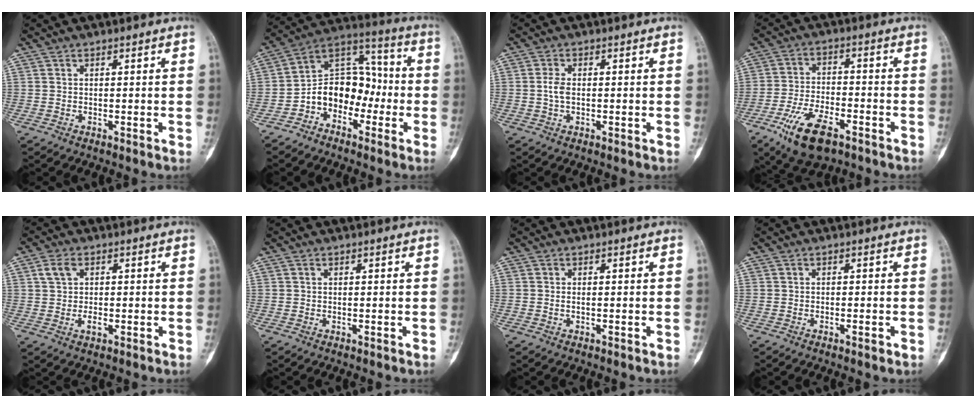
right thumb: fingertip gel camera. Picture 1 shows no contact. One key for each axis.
{"total": 12.6, "fx": -4.1, "fy": 9.4, "fz": 7.3, "tx": -0.082, "ty": 0.071, "tz": -0.082}
{"total": 2.6, "fx": -0.1, "fy": 1.4, "fz": 2.1, "tx": -0.046, "ty": 0.000, "tz": -0.009}
{"total": 12.0, "fx": -6.6, "fy": 5.4, "fz": 8.4, "tx": -0.153, "ty": 0.018, "tz": -0.115}
{"total": 4.4, "fx": 0.7, "fy": 3.0, "fz": 3.1, "tx": -0.057, "ty": 0.001, "tz": 0.011}
{"total": 0.0}
{"total": 0.8, "fx": -0.1, "fy": 0.3, "fz": 0.7, "tx": -0.017, "ty": 0.003, "tz": 0.000}
{"total": 1.2, "fx": -0.6, "fy": 0.4, "fz": 0.9, "tx": -0.015, "ty": 0.001, "tz": -0.007}